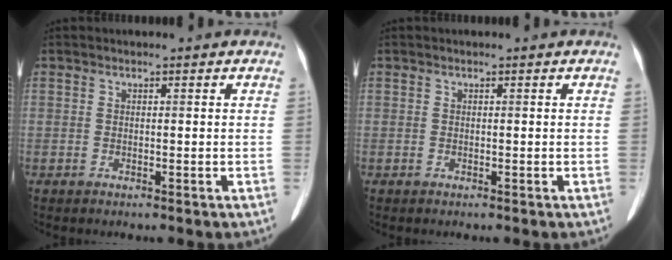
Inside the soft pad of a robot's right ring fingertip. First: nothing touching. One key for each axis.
{"total": 0.0}